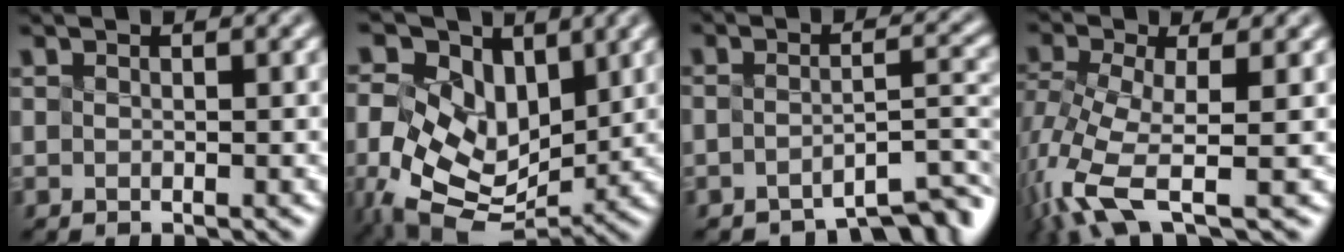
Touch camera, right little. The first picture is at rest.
{"total": 7.9, "force": [-0.1, 5.6, 5.6], "torque": [-0.124, -0.015, 0.036]}
{"total": 4.8, "force": [-4.6, -0.2, 1.6], "torque": [-0.026, -0.007, -0.037]}
{"total": 5.8, "force": [-4.4, 0.5, 3.7], "torque": [-0.119, -0.024, -0.060]}